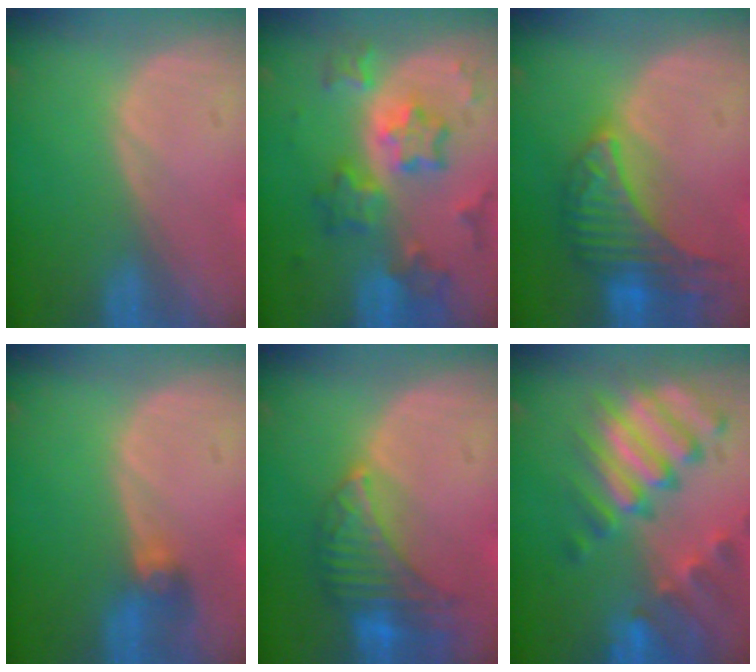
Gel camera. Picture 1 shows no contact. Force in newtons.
{"total": 8.7, "press": 8.7, "slide": 0.6}
{"total": 8.2, "press": 8.2, "slide": 0.4}
{"total": 2.6, "press": 2.6, "slide": 0.6}
{"total": 7.9, "press": 7.1, "slide": 3.4}
{"total": 11.3, "press": 9.8, "slide": 5.7}